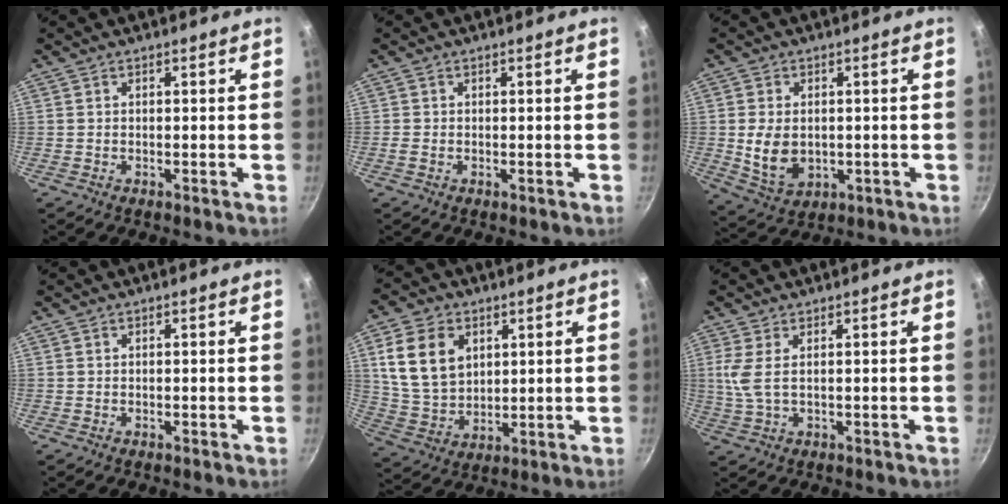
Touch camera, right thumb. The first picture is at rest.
{"total": 0.8, "force": [-0.3, 0.5, 0.6], "torque": [-0.011, 0.002, -0.008]}
{"total": 8.6, "force": [-0.3, 6.1, 6.1], "torque": [-0.106, -0.006, 0.011]}
{"total": 0.0}
{"total": 13.4, "force": [4.4, 9.7, 8.1], "torque": [-0.134, -0.014, 0.093]}
{"total": 4.7, "force": [1.0, 1.8, 4.3], "torque": [-0.101, -0.001, 0.024]}